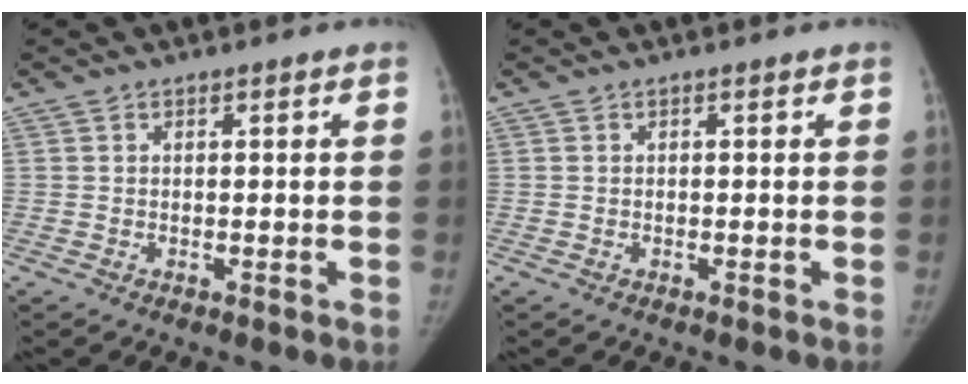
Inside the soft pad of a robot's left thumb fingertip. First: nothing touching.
{"total": 0.0}